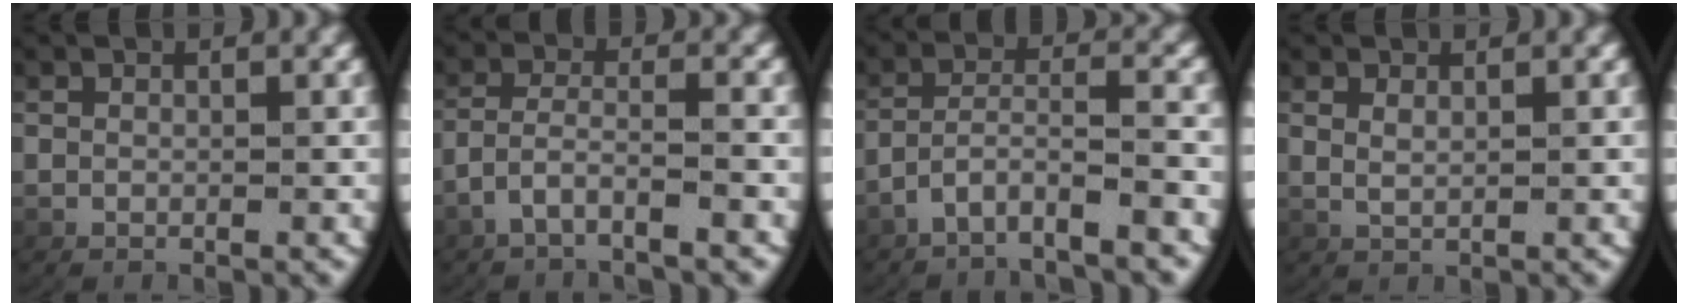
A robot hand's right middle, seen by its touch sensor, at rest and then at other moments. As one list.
[{"total": 3.1, "force": [-2.4, 0.5, 1.9], "torque": [-0.047, -0.014, -0.037]}, {"total": 4.4, "force": [-3.4, 0.9, 2.6], "torque": [-0.059, -0.012, -0.051]}, {"total": 0.9, "force": [0.7, -0.2, 0.6], "torque": [-0.018, -0.006, 0.024]}]